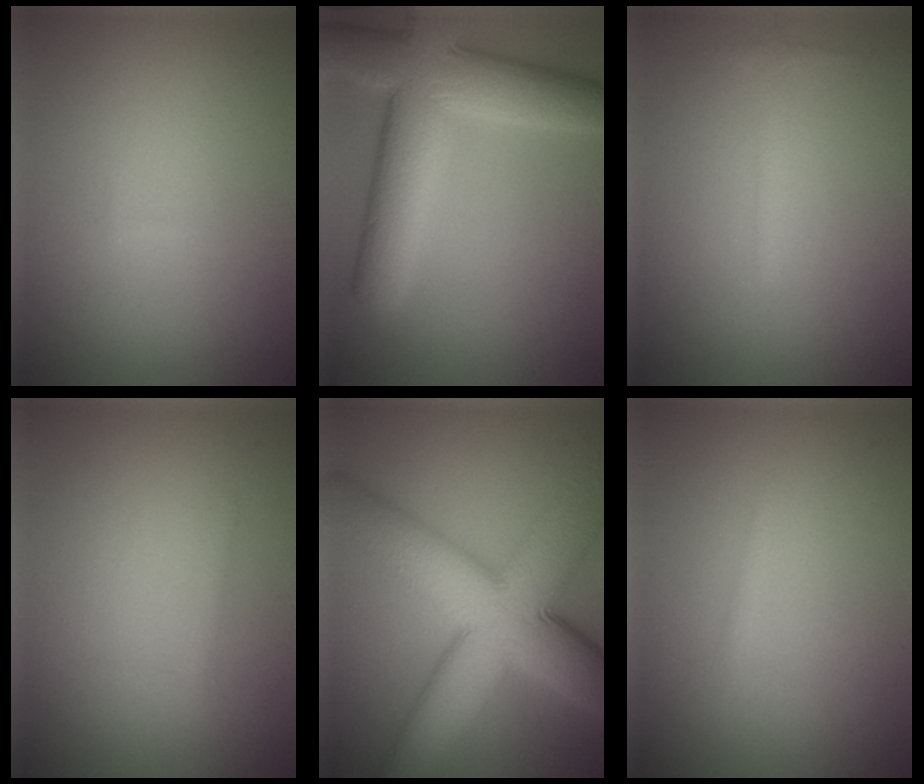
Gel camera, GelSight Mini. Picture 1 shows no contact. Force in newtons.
{"total": 9.9, "press": 9.9, "slide": 0.6}
{"total": 1.1, "press": 1.1, "slide": 0.0}
{"total": 0.7, "press": 0.7, "slide": 0.0}
{"total": 14.2, "press": 14.2, "slide": 0.2}
{"total": 0.6, "press": 0.6, "slide": 0.0}